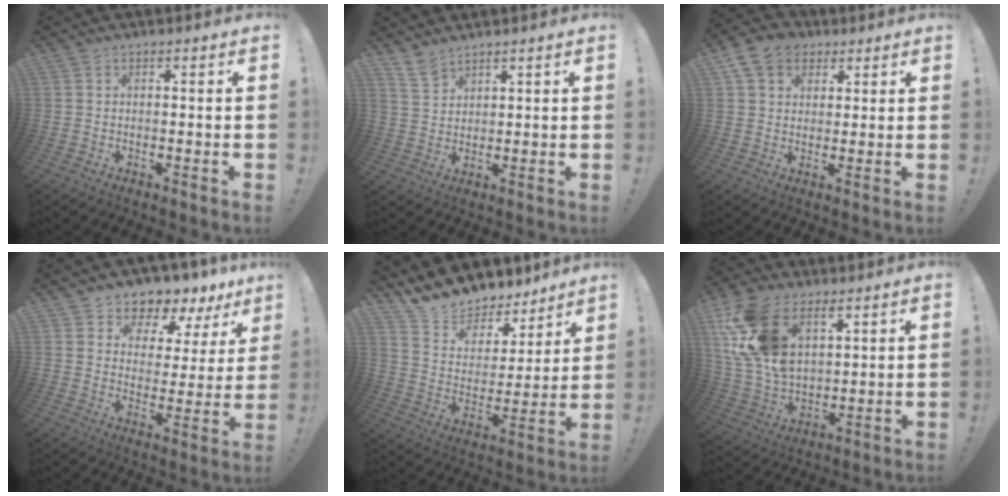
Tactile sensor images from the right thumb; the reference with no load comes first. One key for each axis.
{"total": 5.2, "fx": 4.3, "fy": 2.0, "fz": 2.0, "tx": -0.041, "ty": -0.023, "tz": 0.083}
{"total": 10.2, "fx": 4.7, "fy": 7.9, "fz": 4.3, "tx": -0.076, "ty": -0.008, "tz": 0.096}
{"total": 5.5, "fx": 4.7, "fy": 2.6, "fz": 1.0, "tx": -0.020, "ty": -0.055, "tz": 0.085}
{"total": 11.8, "fx": 10.9, "fy": 4.1, "fz": 1.9, "tx": -0.058, "ty": -0.095, "tz": 0.199}
{"total": 18.2, "fx": 8.9, "fy": 11.4, "fz": 10.9, "tx": -0.236, "ty": -0.041, "tz": 0.168}